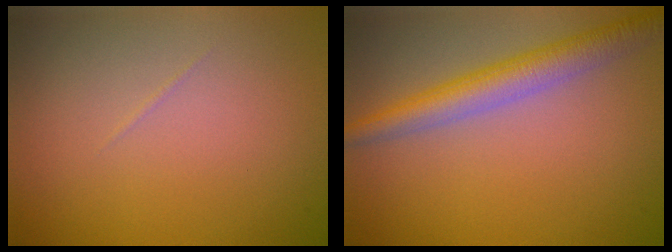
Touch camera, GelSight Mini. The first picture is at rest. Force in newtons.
{"total": 4.2, "press": 4.2, "slide": 0.0}